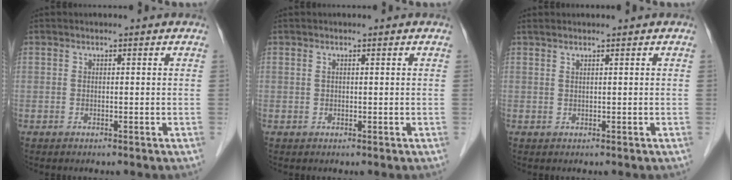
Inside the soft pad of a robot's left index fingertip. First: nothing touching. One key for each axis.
{"total": 0.6, "fx": 0.2, "fy": 0.2, "fz": 0.5, "tx": -0.013, "ty": 0.006, "tz": 0.006}
{"total": 0.9, "fx": 0.6, "fy": -0.2, "fz": 0.6, "tx": -0.022, "ty": 0.008, "tz": 0.019}